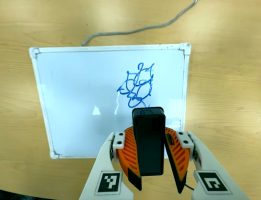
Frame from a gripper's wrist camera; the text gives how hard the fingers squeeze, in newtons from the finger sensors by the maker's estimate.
{"total": 10.0, "left": 10.3, "right": 9.7}